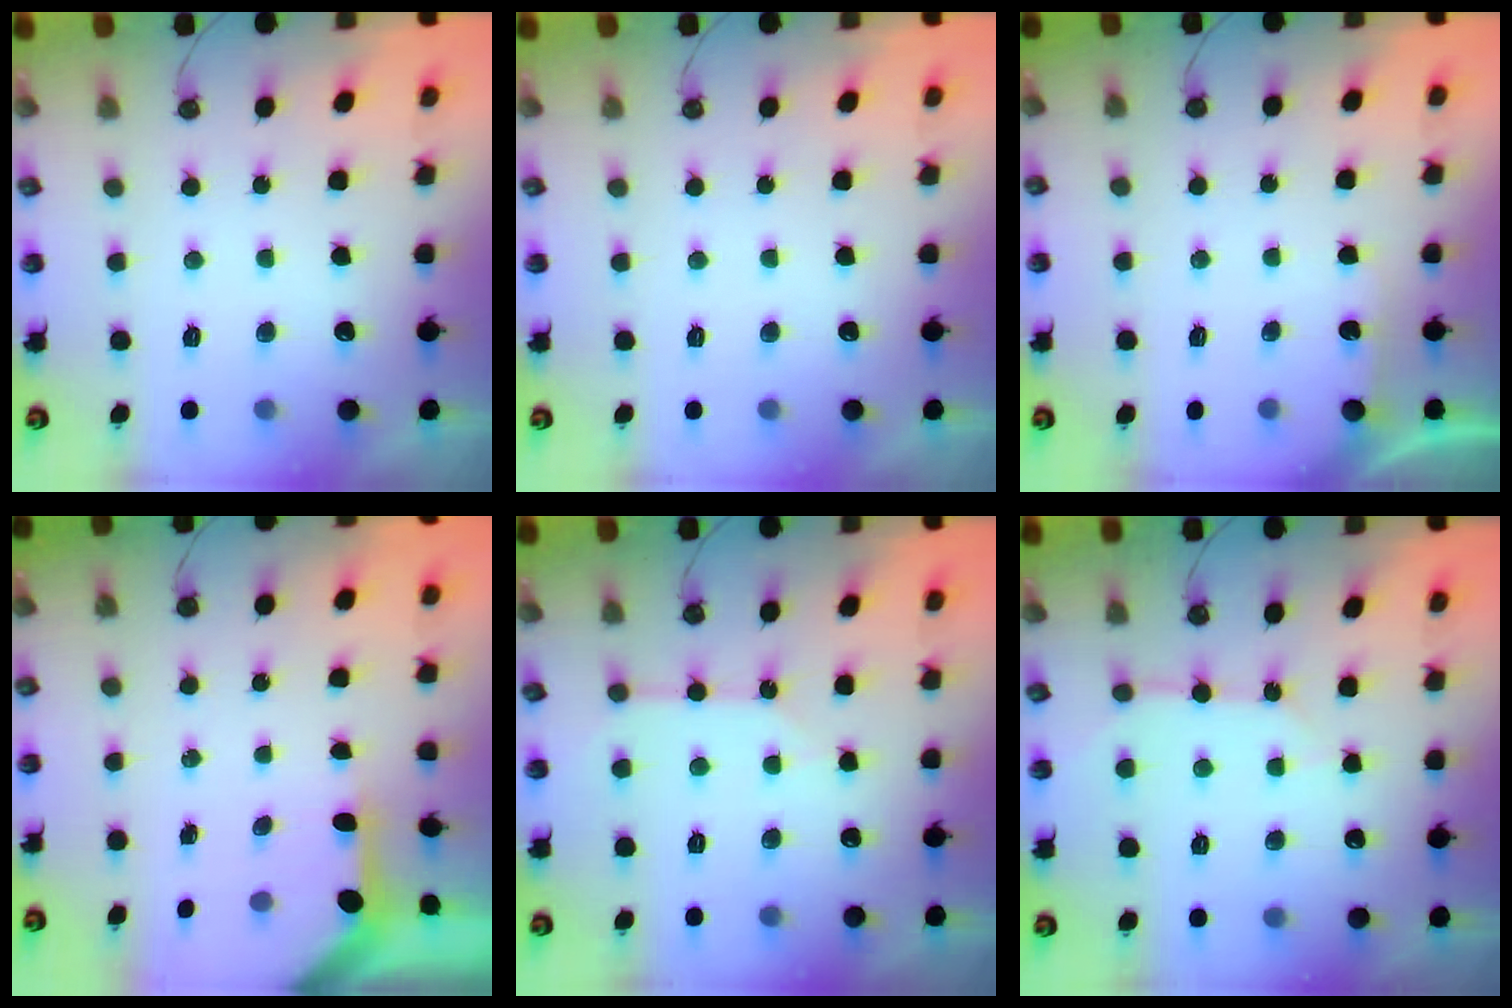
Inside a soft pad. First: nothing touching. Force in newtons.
{"total": 0.0}
{"total": 2.0, "press": 2.0, "slide": 0.3}
{"total": 3.0, "press": 3.0, "slide": 0.2}
{"total": 2.1, "press": 2.1, "slide": 0.3}
{"total": 3.8, "press": 3.7, "slide": 0.5}